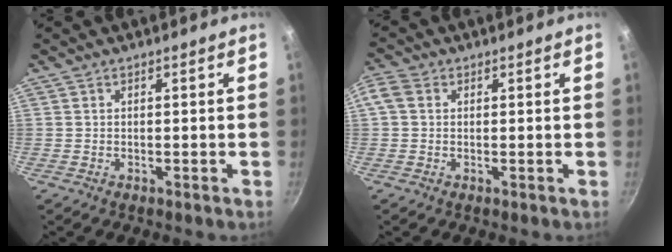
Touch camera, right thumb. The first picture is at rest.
{"total": 3.3, "force": [0.7, 2.6, 1.9], "torque": [-0.040, 0.011, 0.004]}